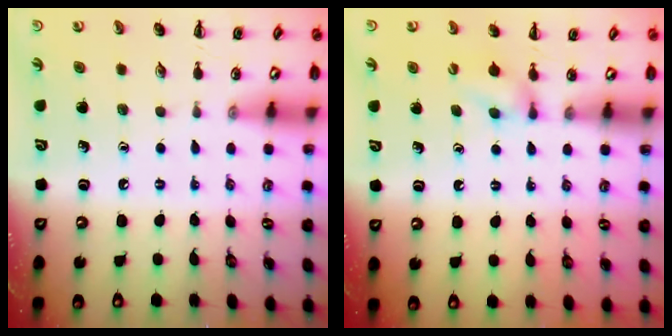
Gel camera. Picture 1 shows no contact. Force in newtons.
{"total": 5.1, "press": 4.8, "slide": 1.7}